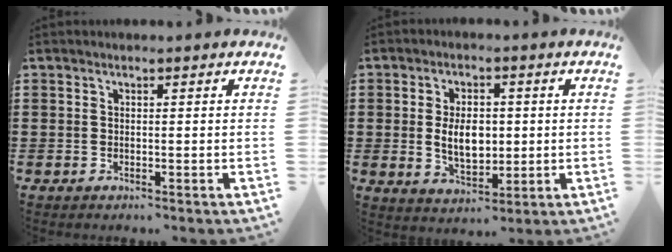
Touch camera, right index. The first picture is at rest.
{"total": 6.6, "force": [0.1, 4.0, 5.2], "torque": [-0.081, 0.001, -0.003]}